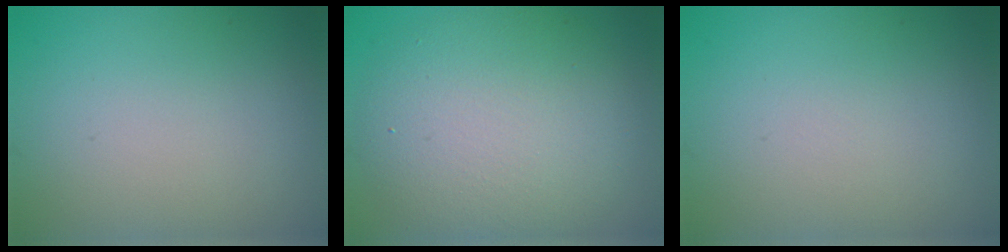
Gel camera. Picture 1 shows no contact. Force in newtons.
{"total": 8.5, "press": 8.5, "slide": 0.8}
{"total": 0.0}